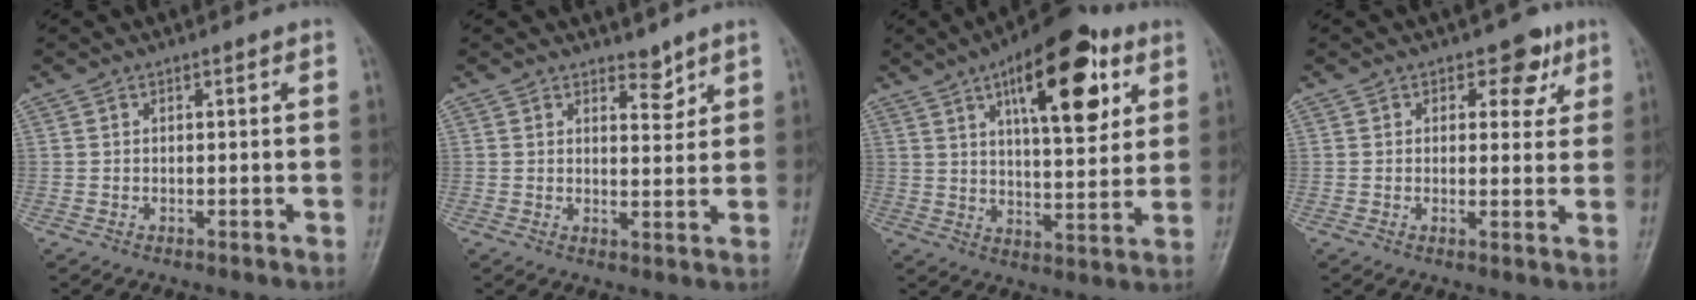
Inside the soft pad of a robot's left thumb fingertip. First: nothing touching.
{"total": 3.2, "force": [2.5, 1.5, 1.2], "torque": [0.000, -0.020, 0.039]}
{"total": 19.1, "force": [8.4, 7.8, 15.3], "torque": [-0.184, -0.021, 0.124]}
{"total": 5.5, "force": [2.6, 3.6, 3.2], "torque": [-0.001, -0.006, 0.025]}